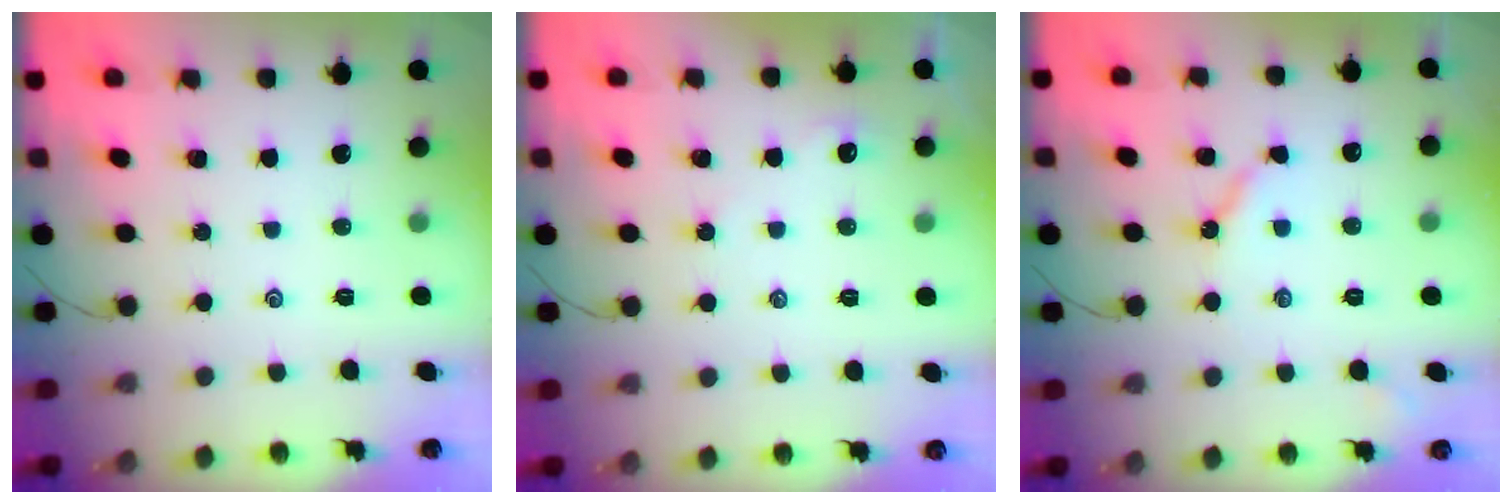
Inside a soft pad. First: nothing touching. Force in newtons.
{"total": 2.0, "press": 2.0, "slide": 0.3}
{"total": 4.8, "press": 4.8, "slide": 0.5}